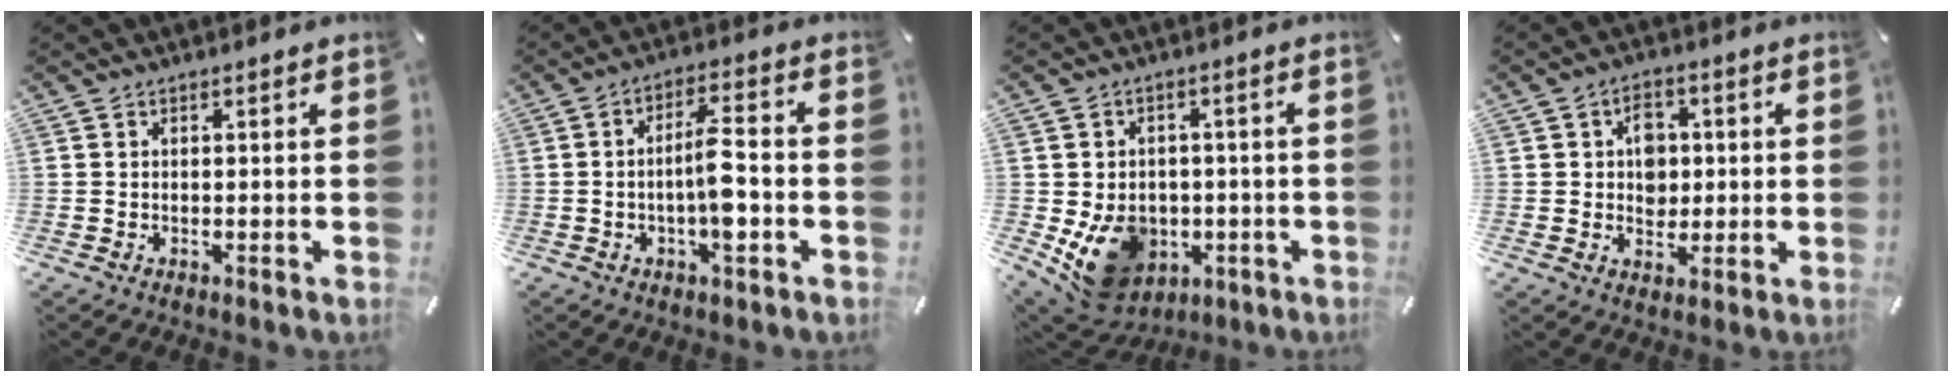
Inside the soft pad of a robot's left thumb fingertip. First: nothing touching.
{"total": 8.3, "force": [-1.7, 2.7, 7.7], "torque": [-0.141, 0.011, -0.032]}
{"total": 12.9, "force": [-3.8, 10.4, 6.8], "torque": [-0.137, 0.015, -0.063]}
{"total": 6.5, "force": [0.7, 5.4, 3.5], "torque": [-0.035, -0.002, 0.007]}